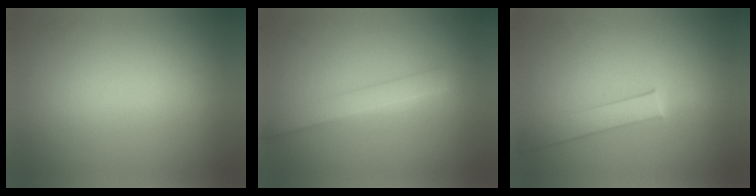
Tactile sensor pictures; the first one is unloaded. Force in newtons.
{"total": 2.2}
{"total": 1.9}